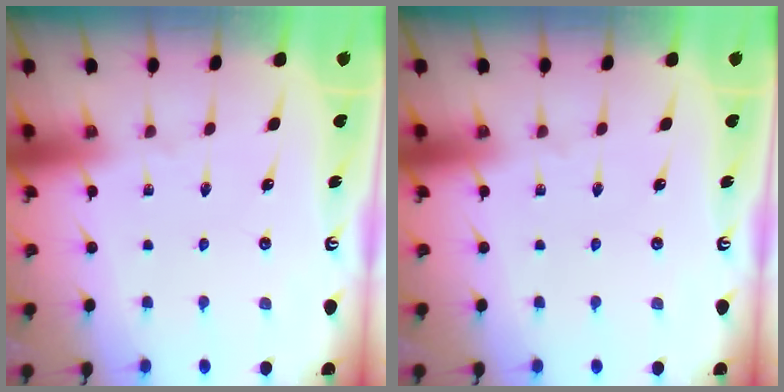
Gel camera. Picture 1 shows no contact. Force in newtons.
{"total": 0.0}